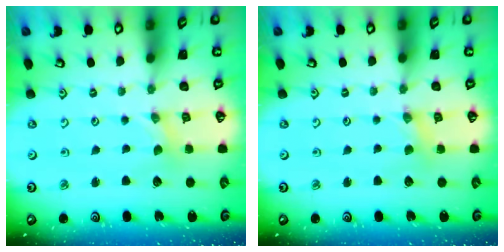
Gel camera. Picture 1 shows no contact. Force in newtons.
{"total": 1.3, "press": 1.2, "slide": 0.2}